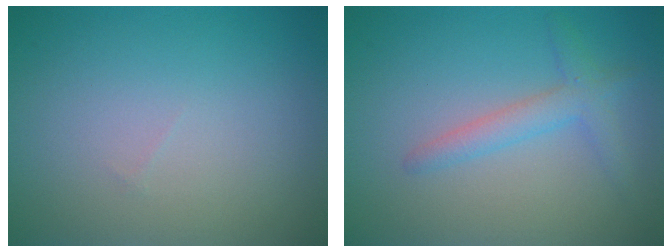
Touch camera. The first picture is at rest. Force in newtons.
{"total": 2.4, "press": 2.4, "slide": 0.1}